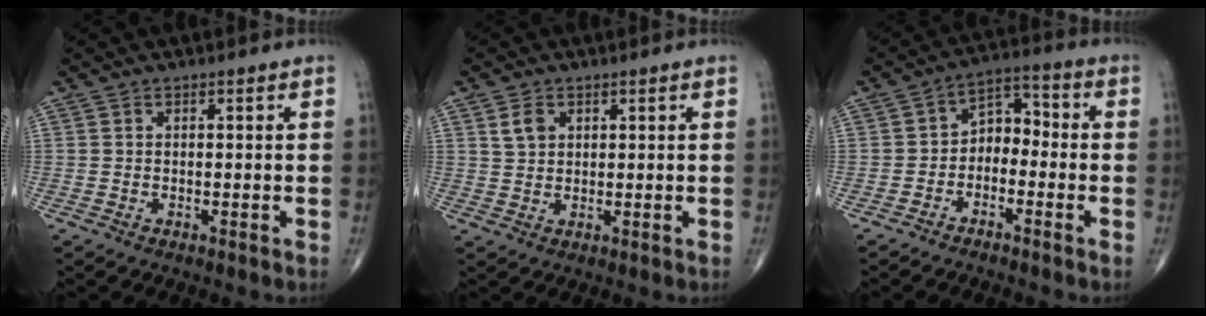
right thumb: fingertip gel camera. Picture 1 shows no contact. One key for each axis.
{"total": 3.2, "fx": 1.4, "fy": 2.2, "fz": 1.8, "tx": -0.026, "ty": -0.003, "tz": 0.031}
{"total": 6.4, "fx": -2.2, "fy": 4.5, "fz": 4.0, "tx": -0.040, "ty": 0.043, "tz": -0.052}